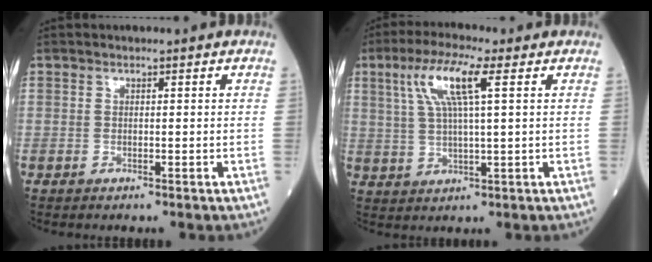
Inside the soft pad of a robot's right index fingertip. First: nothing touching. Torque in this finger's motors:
{"motor_torque": [1.23, 0.60, 0.57, 0.18]}